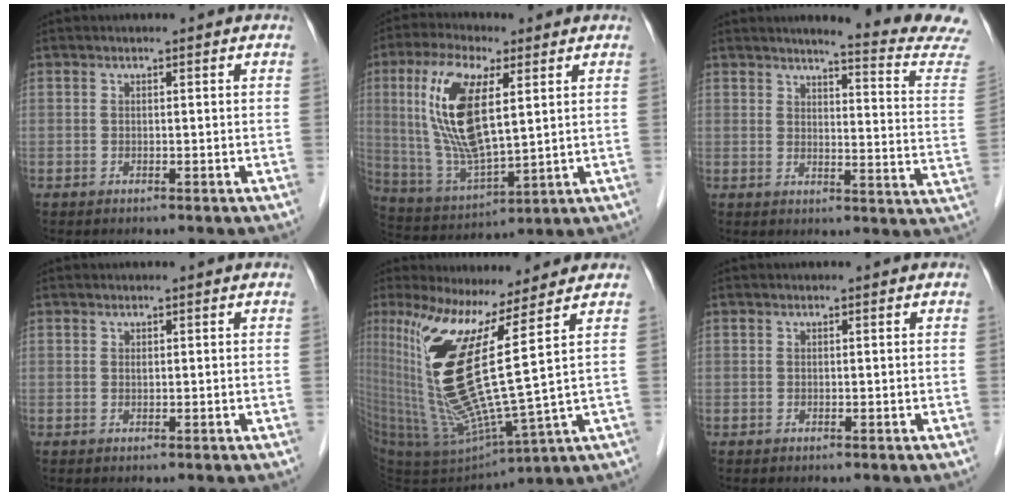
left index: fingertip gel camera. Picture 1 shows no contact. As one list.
[{"total": 14.4, "force": [3.9, 4.2, 13.3], "torque": [-0.283, 0.001, 0.078]}, {"total": 14.0, "force": [13.3, -1.7, 4.0], "torque": [-0.052, -0.100, 0.137]}, {"total": 0.0}, {"total": 15.9, "force": [5.9, -1.3, 14.7], "torque": [-0.296, -0.039, 0.117]}, {"total": 0.0}]